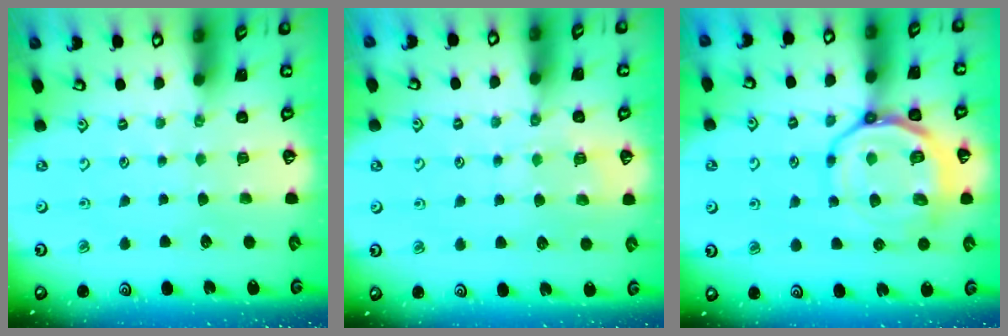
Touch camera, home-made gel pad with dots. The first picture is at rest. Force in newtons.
{"total": 5.8, "press": 5.7, "slide": 0.6}
{"total": 15.0, "press": 14.9, "slide": 1.8}